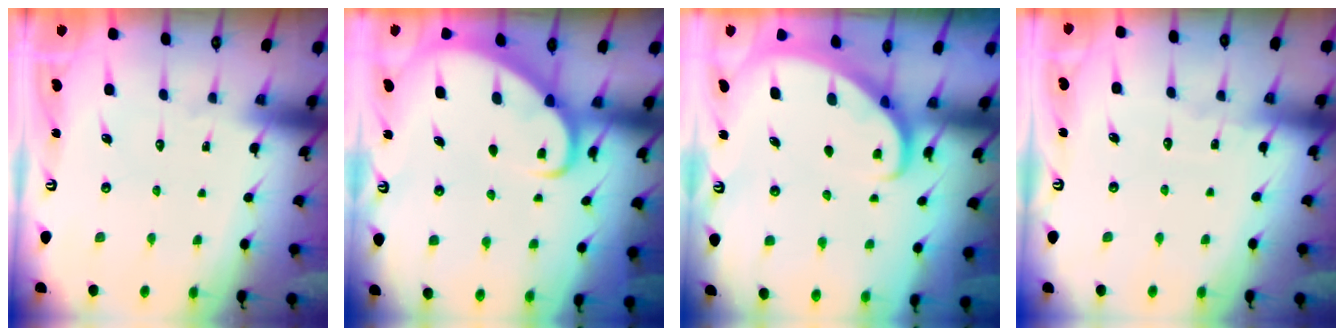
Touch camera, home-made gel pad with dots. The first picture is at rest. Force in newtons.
{"total": 3.3, "press": 3.3, "slide": 0.5}
{"total": 2.5, "press": 2.5, "slide": 0.3}
{"total": 3.3, "press": 3.3, "slide": 0.3}